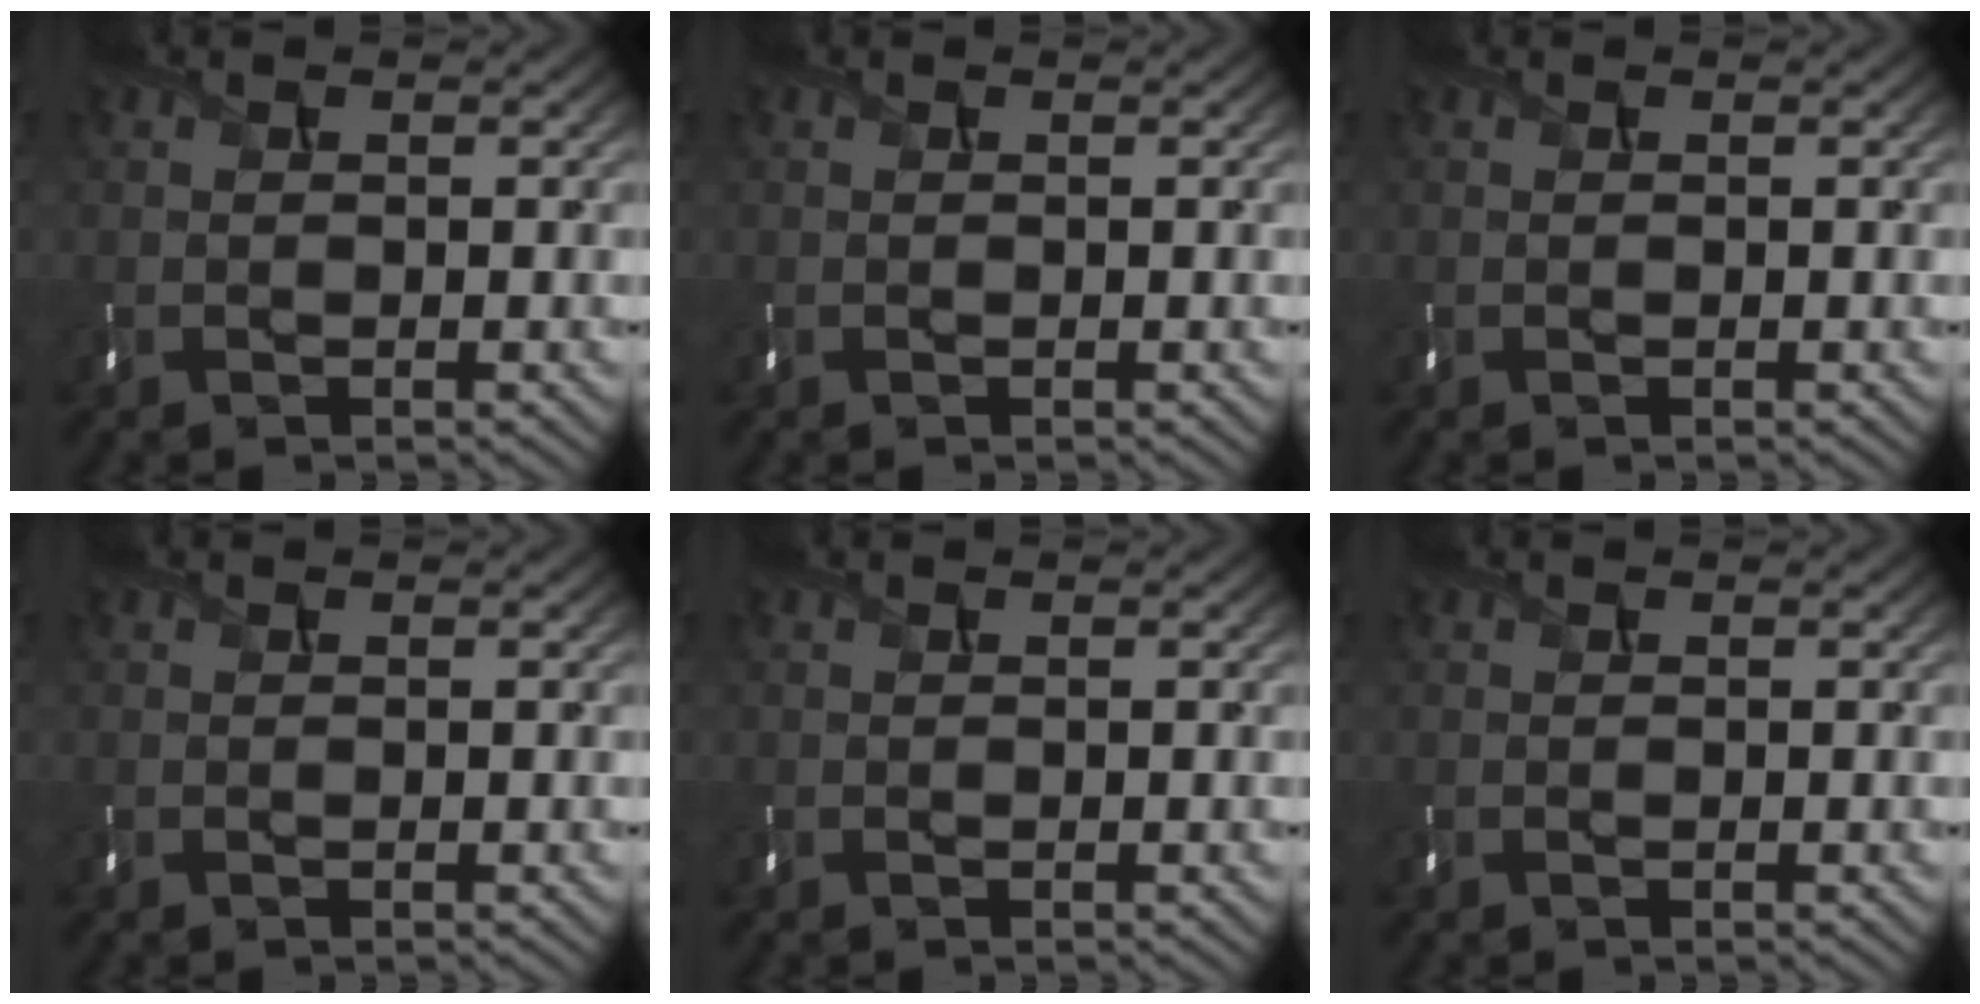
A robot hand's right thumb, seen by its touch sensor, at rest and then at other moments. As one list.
[{"total": 0.0}, {"total": 0.0}, {"total": 0.0}, {"total": 0.0}, {"total": 0.0}]